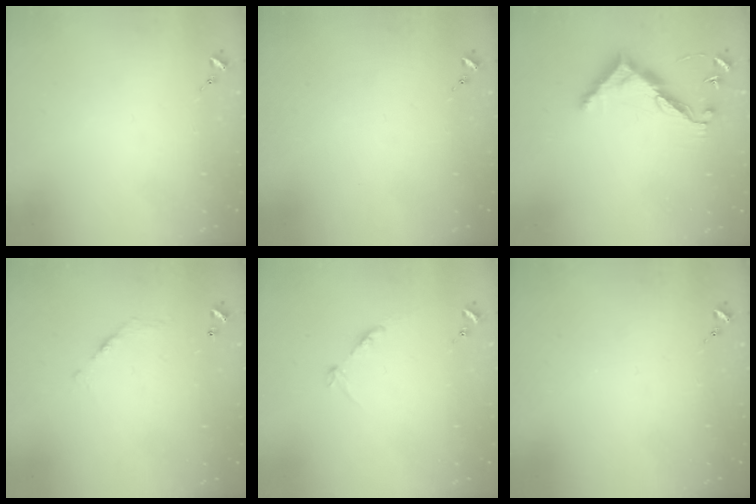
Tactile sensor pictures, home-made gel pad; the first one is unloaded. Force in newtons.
{"total": 0.0}
{"total": 10.6, "press": 10.6, "slide": 0.4}
{"total": 6.8, "press": 6.8, "slide": 0.5}
{"total": 5.3, "press": 5.2, "slide": 0.7}
{"total": 0.0}